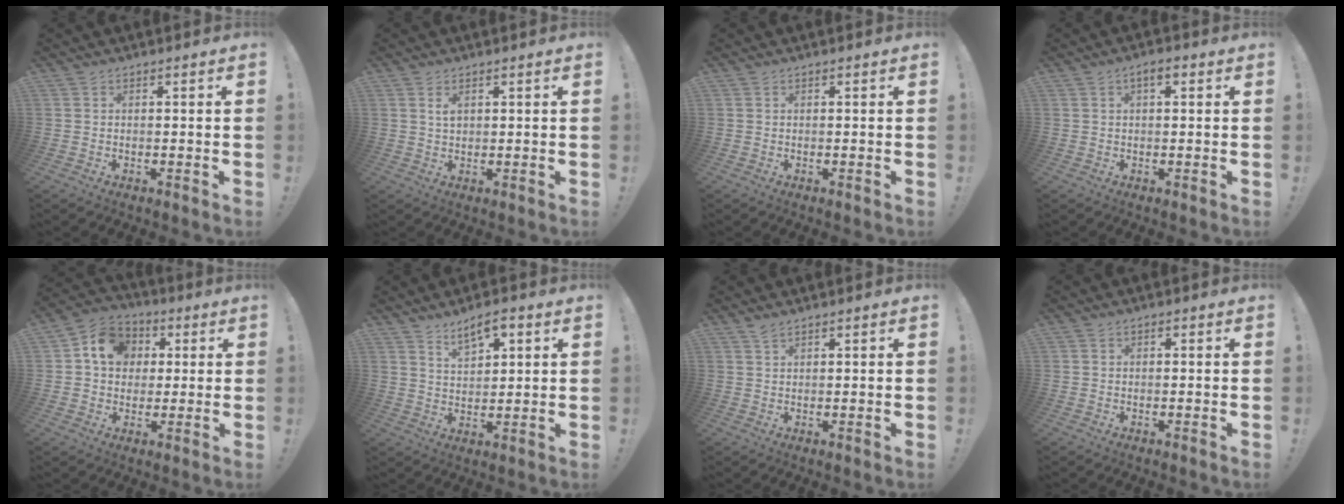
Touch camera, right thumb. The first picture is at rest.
{"total": 2.2, "force": [0.9, 1.2, 1.6], "torque": [-0.017, -0.004, 0.013]}
{"total": 0.0}
{"total": 2.8, "force": [0.8, 1.3, 2.3], "torque": [-0.032, 0.003, 0.011]}
{"total": 11.2, "force": [2.9, 9.5, 5.3], "torque": [-0.070, 0.001, 0.059]}
{"total": 7.0, "force": [4.7, 3.2, 4.1], "torque": [-0.061, -0.019, 0.082]}
{"total": 1.6, "force": [1.3, 0.5, 0.8], "torque": [-0.016, -0.001, 0.024]}
{"total": 0.6, "force": [-0.4, 0.5, 0.1], "torque": [-0.002, 0.004, -0.007]}